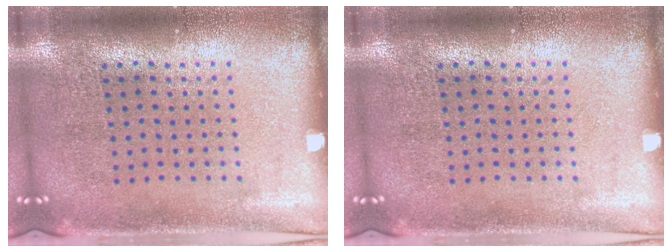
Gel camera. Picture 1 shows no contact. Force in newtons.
{"total": 0.0}